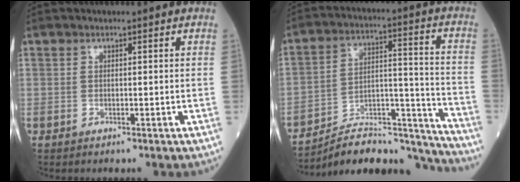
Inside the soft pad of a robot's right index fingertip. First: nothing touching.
{"total": 18.2, "force": [-17.8, 1.8, 3.4], "torque": [-0.048, 0.045, -0.277]}